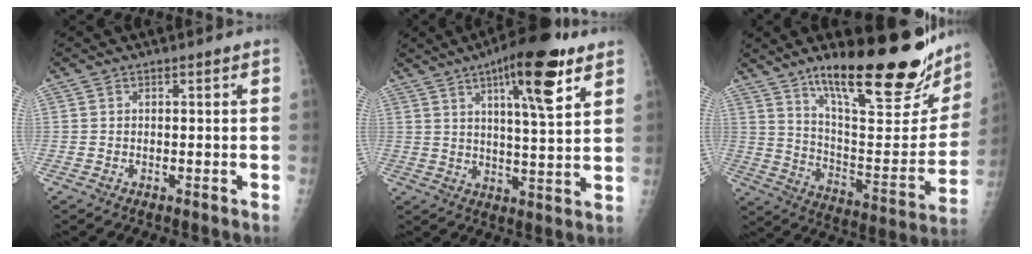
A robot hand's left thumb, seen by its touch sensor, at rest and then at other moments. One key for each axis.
{"total": 14.4, "fx": 7.7, "fy": 3.3, "fz": 11.6, "tx": -0.158, "ty": -0.036, "tz": 0.112}
{"total": 28.5, "fx": 19.0, "fy": 7.7, "fz": 19.7, "tx": -0.250, "ty": -0.091, "tz": 0.296}